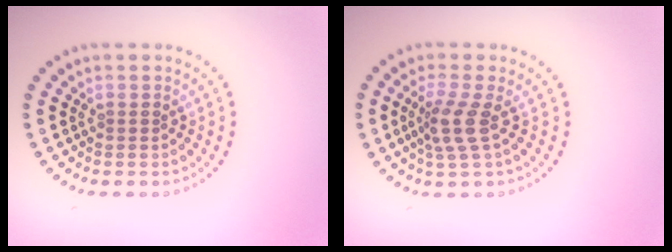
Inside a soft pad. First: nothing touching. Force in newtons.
{"total": 2.6, "press": 2.0, "slide": 1.7}